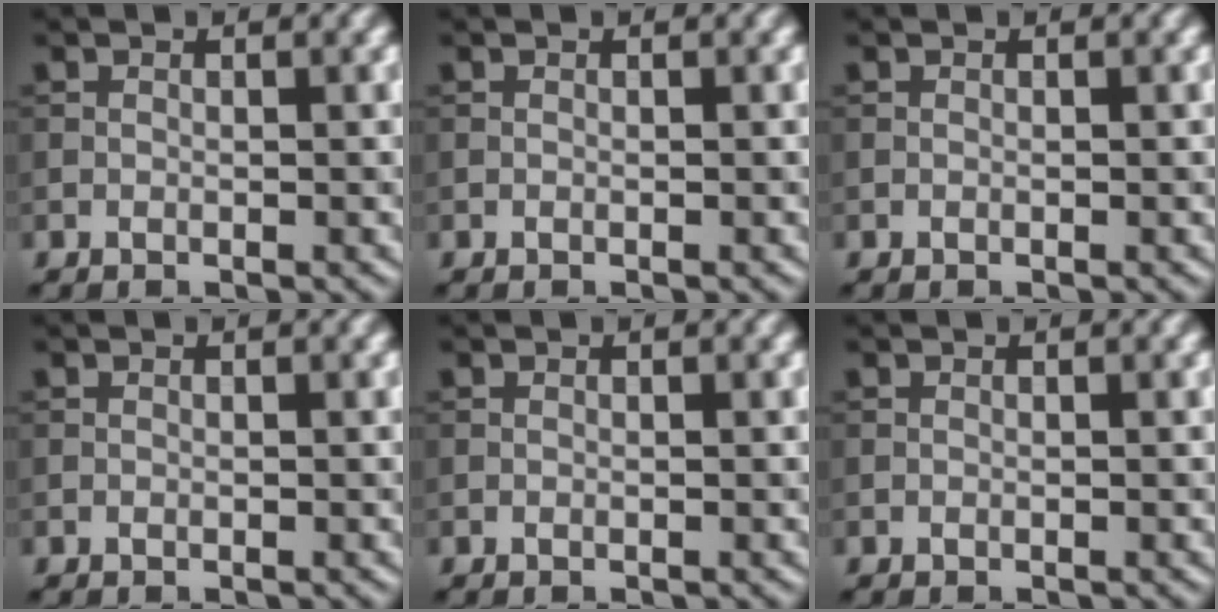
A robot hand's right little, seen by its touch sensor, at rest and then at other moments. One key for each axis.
{"total": 0.0}
{"total": 0.0}
{"total": 0.0}
{"total": 0.0}
{"total": 0.0}